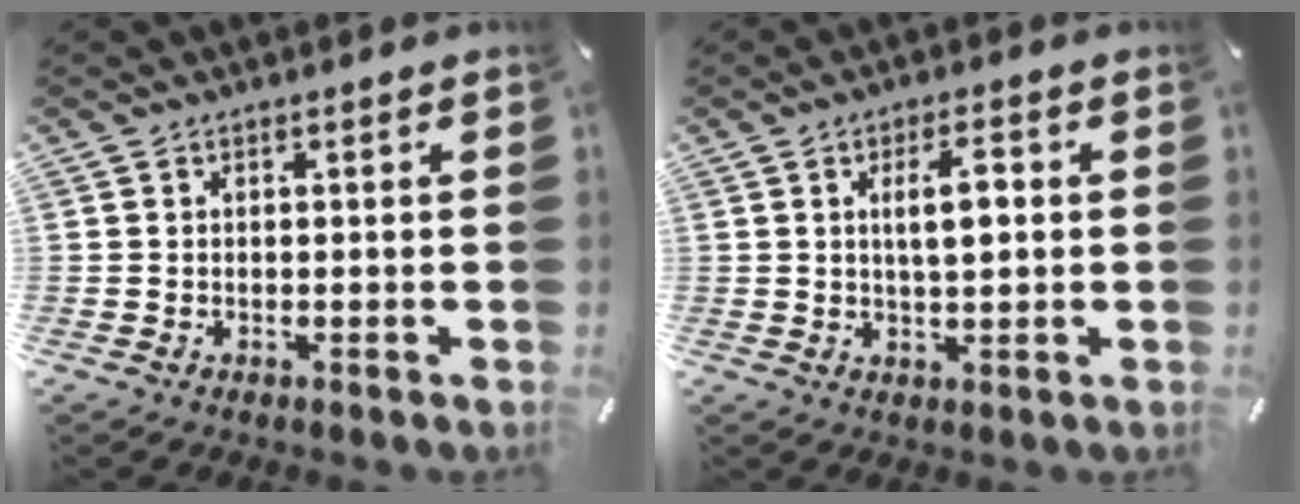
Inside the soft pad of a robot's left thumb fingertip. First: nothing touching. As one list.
[{"total": 7.0, "force": [1.1, 2.6, 6.4], "torque": [-0.109, 0.005, 0.013]}]